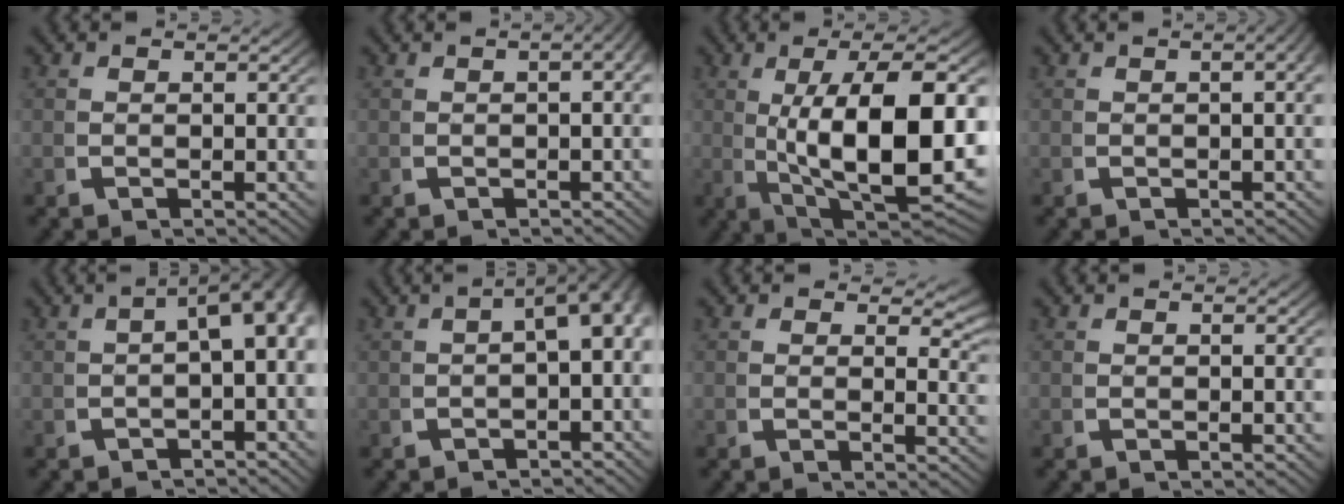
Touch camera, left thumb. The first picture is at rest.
{"total": 4.6, "force": [0.6, 2.2, 4.0], "torque": [-0.033, 0.031, -0.006]}
{"total": 15.8, "force": [-1.5, 8.1, 13.4], "torque": [-0.230, -0.057, 0.016]}
{"total": 3.6, "force": [0.3, 1.6, 3.2], "torque": [-0.030, 0.022, -0.004]}
{"total": 7.1, "force": [0.1, 3.5, 6.1], "torque": [-0.067, 0.015, -0.006]}
{"total": 6.3, "force": [0.1, 3.1, 5.5], "torque": [-0.060, 0.014, -0.006]}
{"total": 3.6, "force": [2.1, 1.6, 2.4], "torque": [-0.011, -0.002, 0.025]}
{"total": 0.0}